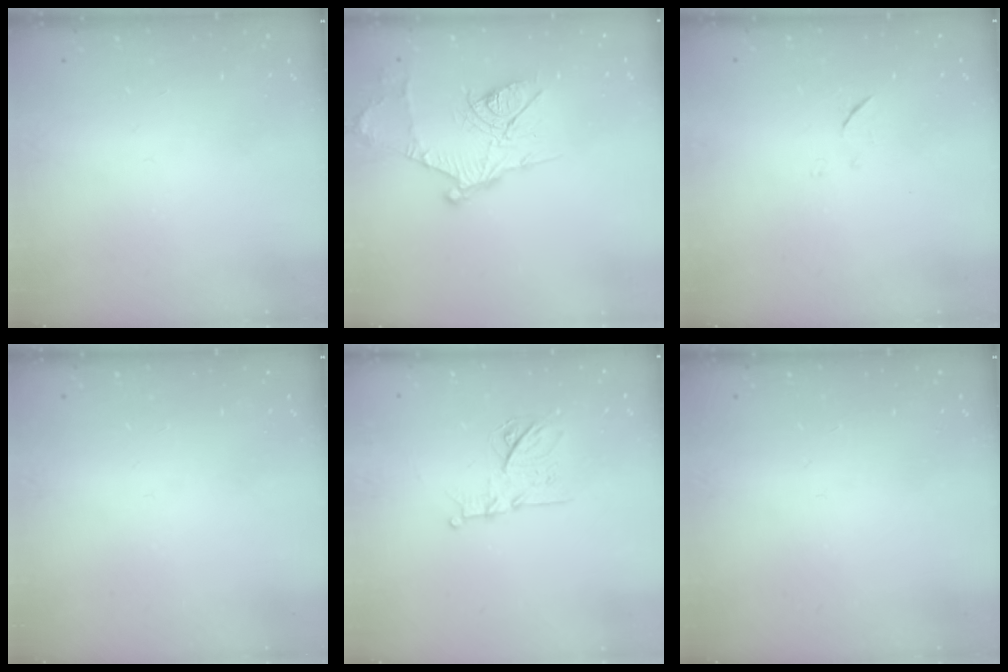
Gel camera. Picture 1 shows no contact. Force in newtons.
{"total": 15.1, "press": 15.0, "slide": 1.3}
{"total": 5.4, "press": 5.2, "slide": 1.2}
{"total": 0.0}
{"total": 11.7, "press": 11.7, "slide": 0.1}
{"total": 0.0}